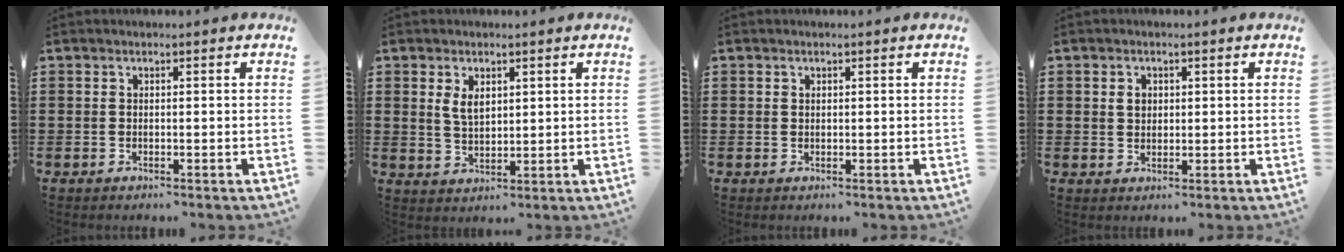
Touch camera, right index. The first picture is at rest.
{"total": 3.3, "force": [1.5, 1.9, 2.3], "torque": [-0.042, 0.003, 0.026]}
{"total": 0.5, "force": [0.3, 0.4, 0.1], "torque": [-0.003, 0.002, 0.007]}
{"total": 1.9, "force": [0.5, 1.5, 1.0], "torque": [-0.024, 0.008, 0.010]}